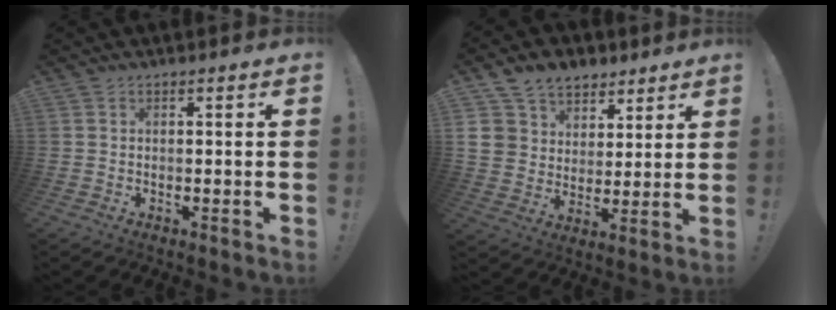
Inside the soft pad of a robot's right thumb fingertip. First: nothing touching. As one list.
[{"total": 10.3, "force": [5.6, 8.3, 2.3], "torque": [-0.036, -0.039, 0.115]}]